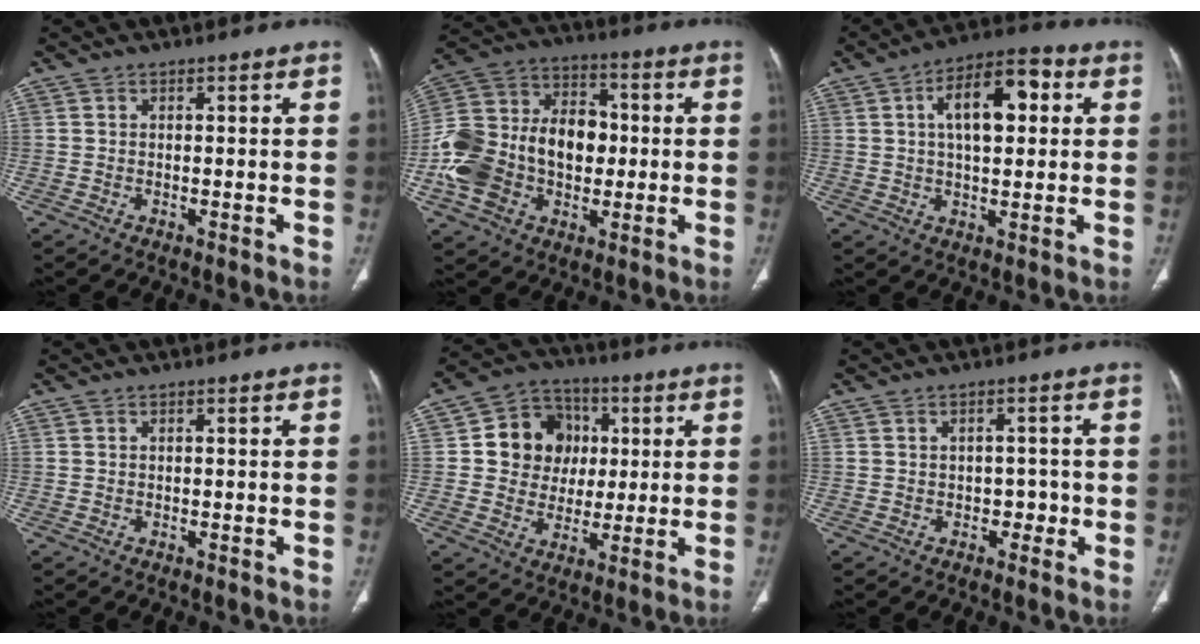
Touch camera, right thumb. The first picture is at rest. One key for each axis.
{"total": 23.1, "fx": -2.4, "fy": 16.4, "fz": 16.0, "tx": -0.302, "ty": 0.036, "tz": -0.036}
{"total": 12.7, "fx": 3.1, "fy": 6.2, "fz": 10.6, "tx": -0.154, "ty": 0.019, "tz": 0.043}
{"total": 0.0}
{"total": 12.4, "fx": 2.1, "fy": 11.1, "fz": 5.1, "tx": -0.035, "ty": 0.007, "tz": 0.035}
{"total": 2.5, "fx": -0.7, "fy": 2.0, "fz": 1.3, "tx": 0.004, "ty": 0.008, "tz": -0.014}